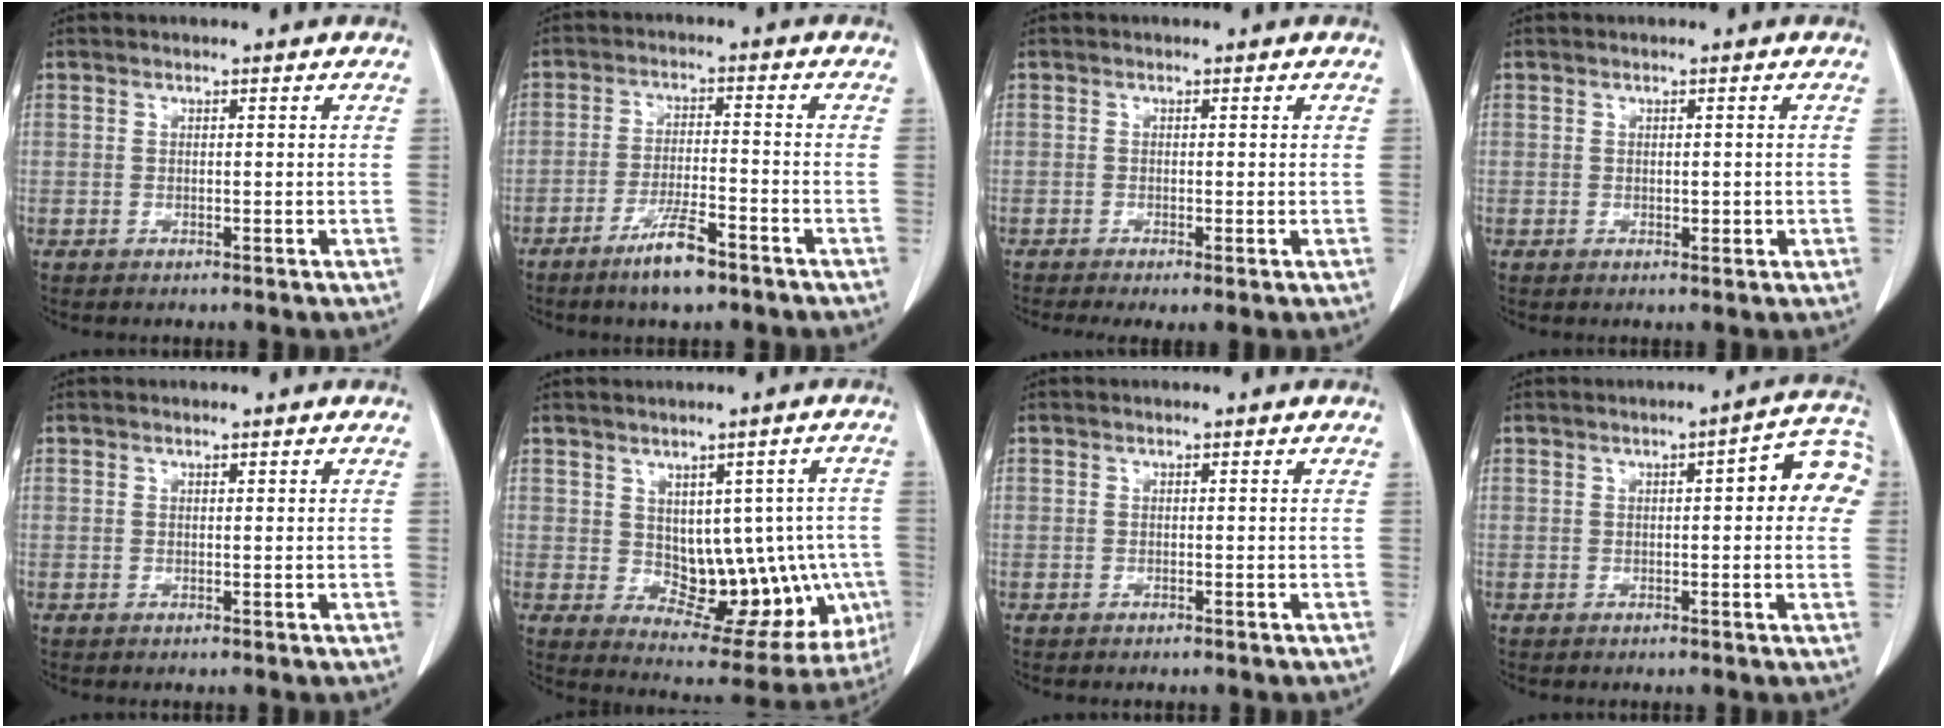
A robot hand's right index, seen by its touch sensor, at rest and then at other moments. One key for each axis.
{"total": 6.9, "fx": -4.8, "fy": 1.0, "fz": 4.9, "tx": -0.095, "ty": -0.007, "tz": -0.082}
{"total": 2.8, "fx": -1.5, "fy": 0.7, "fz": 2.3, "tx": -0.038, "ty": -0.010, "tz": -0.023}
{"total": 1.2, "fx": -0.1, "fy": 0.7, "fz": 0.9, "tx": -0.009, "ty": -0.001, "tz": 0.000}
{"total": 0.0}
{"total": 13.8, "fx": -0.9, "fy": 7.5, "fz": 11.5, "tx": -0.124, "ty": 0.015, "tz": 0.014}
{"total": 0.0}
{"total": 8.0, "fx": 1.4, "fy": 2.0, "fz": 7.6, "tx": -0.086, "ty": 0.027, "tz": 0.008}